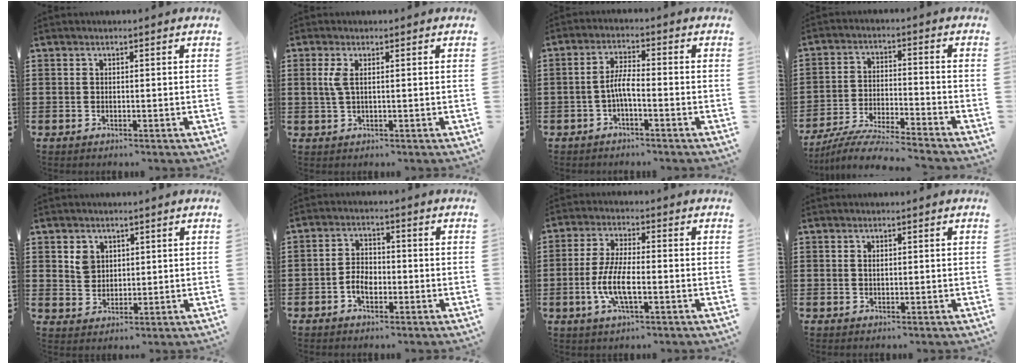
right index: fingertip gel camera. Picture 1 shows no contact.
{"total": 2.5, "force": [0.5, 0.7, 2.3], "torque": [-0.055, 0.000, 0.006]}
{"total": 3.9, "force": [-1.5, 0.7, 3.5], "torque": [-0.080, -0.002, -0.034]}
{"total": 6.3, "force": [-6.0, -0.4, 1.8], "torque": [-0.047, -0.013, -0.120]}
{"total": 3.5, "force": [1.6, 2.8, 1.1], "torque": [-0.025, 0.006, 0.030]}
{"total": 3.6, "force": [-1.4, 2.2, 2.5], "torque": [-0.061, -0.002, -0.031]}
{"total": 7.2, "force": [-2.2, 2.1, 6.5], "torque": [-0.144, -0.011, -0.046]}
{"total": 0.6, "force": [0.0, 0.2, 0.5], "torque": [-0.013, -0.002, 0.001]}